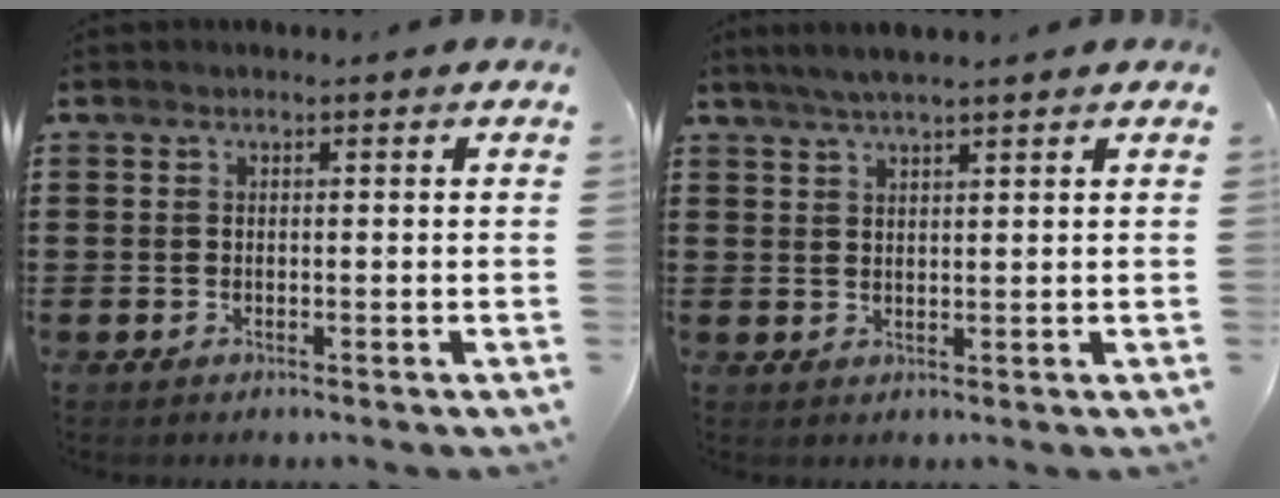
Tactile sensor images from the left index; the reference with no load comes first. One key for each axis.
{"total": 2.8, "fx": 2.4, "fy": 0.1, "fz": 1.5, "tx": -0.035, "ty": 0.002, "tz": 0.044}